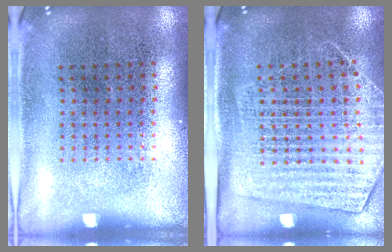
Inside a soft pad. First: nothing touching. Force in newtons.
{"total": 1.7, "press": 1.5, "slide": 0.8}